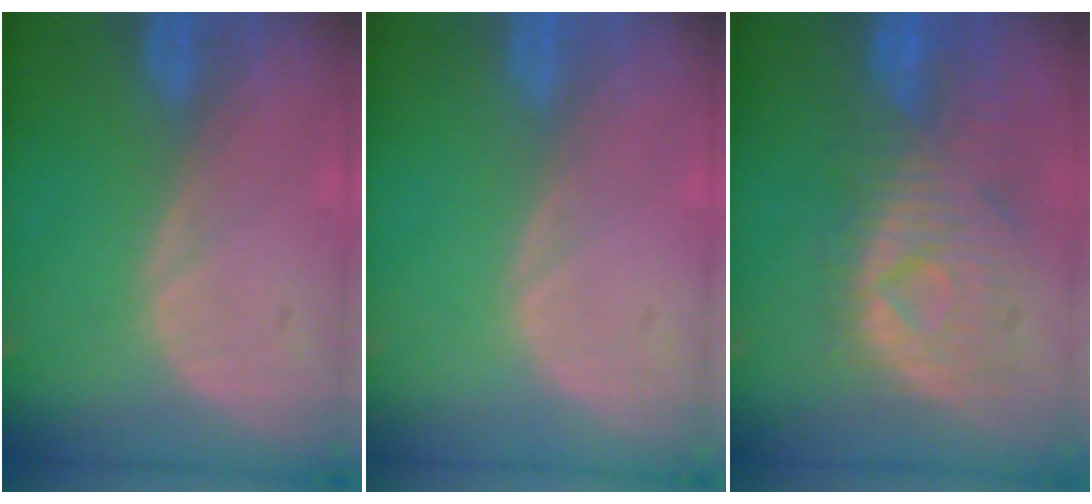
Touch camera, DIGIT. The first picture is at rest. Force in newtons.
{"total": 0.0}
{"total": 10.2, "press": 9.3, "slide": 4.2}